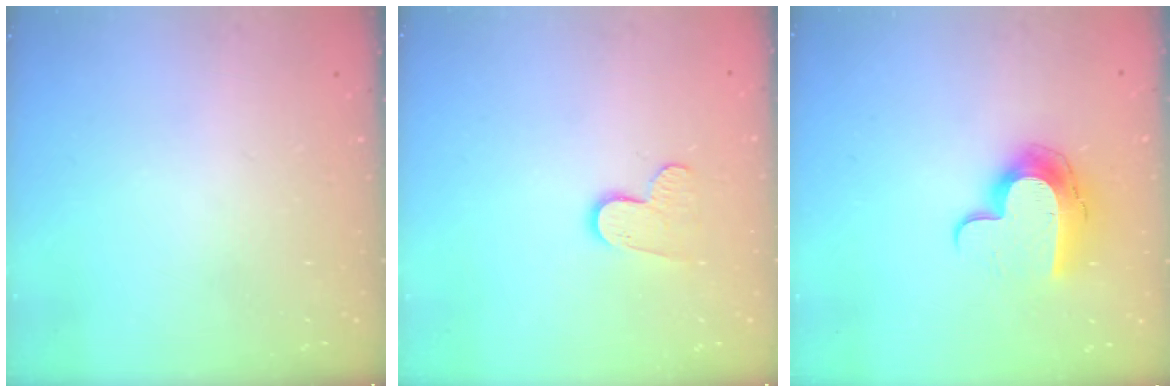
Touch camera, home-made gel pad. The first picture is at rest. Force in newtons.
{"total": 7.8, "press": 7.7, "slide": 0.6}
{"total": 12.2, "press": 12.2, "slide": 0.3}